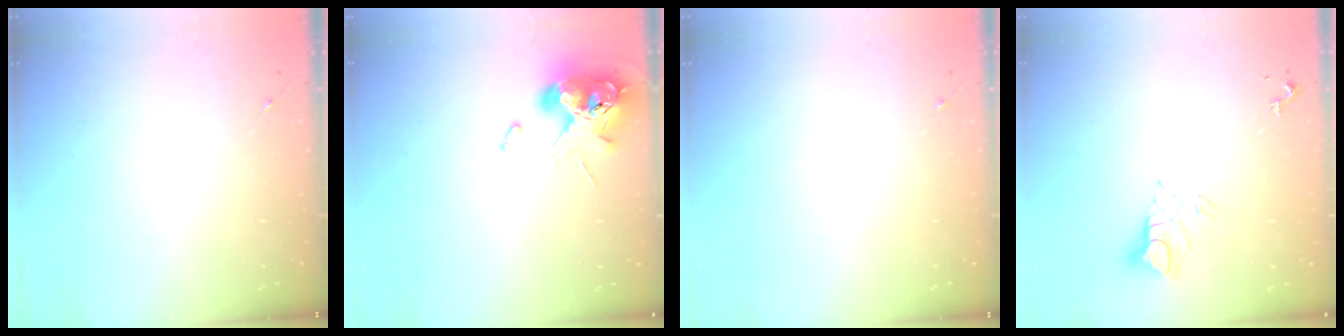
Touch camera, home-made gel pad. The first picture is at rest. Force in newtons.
{"total": 12.2, "press": 12.0, "slide": 2.0}
{"total": 0.0}
{"total": 7.6, "press": 7.6, "slide": 0.7}